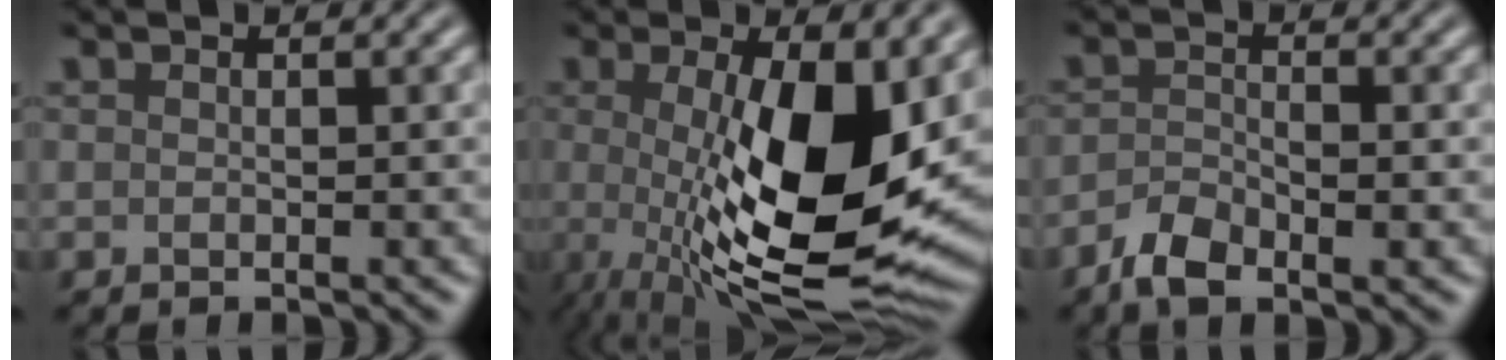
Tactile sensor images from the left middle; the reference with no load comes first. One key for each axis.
{"total": 13.2, "fx": -0.6, "fy": 4.5, "fz": 12.4, "tx": -0.193, "ty": -0.024, "tz": -0.010}
{"total": 3.1, "fx": -2.0, "fy": 1.3, "fz": 2.0, "tx": -0.039, "ty": -0.006, "tz": -0.037}